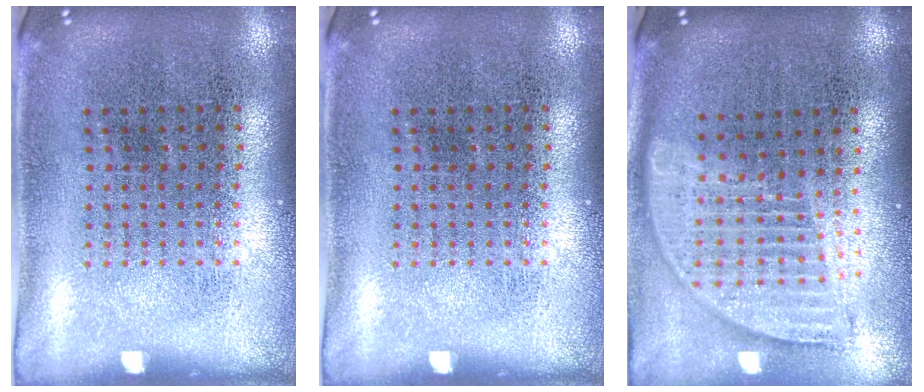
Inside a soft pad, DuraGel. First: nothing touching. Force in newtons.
{"total": 0.0}
{"total": 1.8, "press": 1.5, "slide": 0.9}